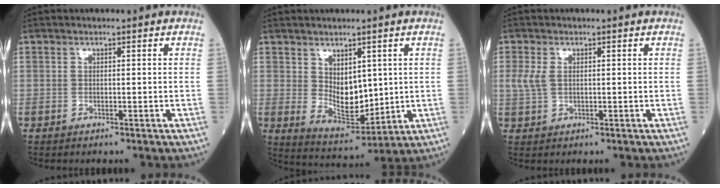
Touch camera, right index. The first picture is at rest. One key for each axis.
{"total": 7.2, "fx": 1.5, "fy": 4.0, "fz": 5.8, "tx": -0.102, "ty": -0.007, "tz": 0.045}
{"total": 2.5, "fx": 0.5, "fy": 1.5, "fz": 1.9, "tx": -0.057, "ty": 0.006, "tz": 0.014}